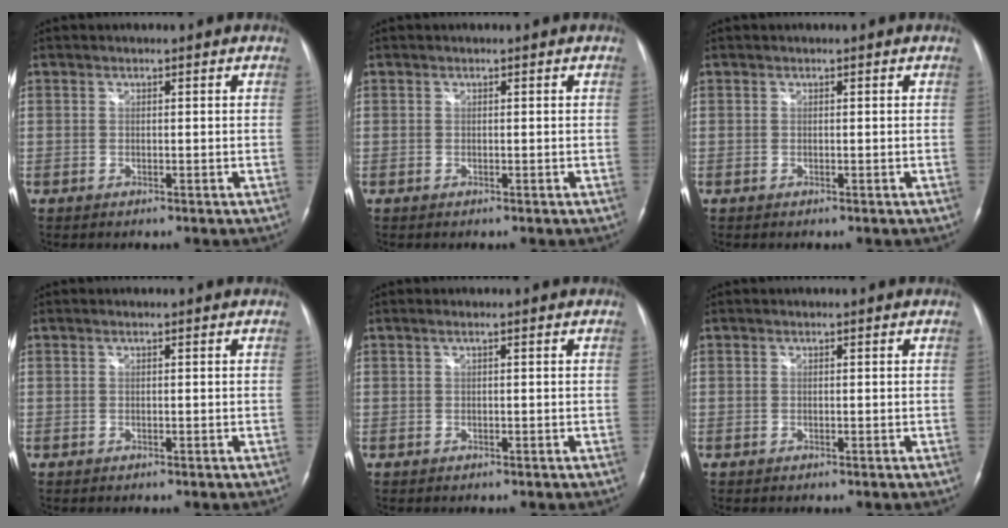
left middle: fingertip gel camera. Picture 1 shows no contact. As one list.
[{"total": 0.0}, {"total": 0.0}, {"total": 0.0}, {"total": 0.7, "force": [0.3, -0.1, 0.6], "torque": [-0.018, 0.011, 0.007]}, {"total": 0.0}]